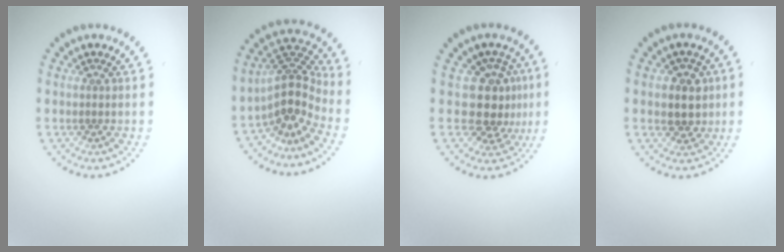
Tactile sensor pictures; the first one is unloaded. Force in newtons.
{"total": 4.1, "press": 2.8, "slide": 3.0}
{"total": 3.8, "press": 3.0, "slide": 2.3}
{"total": 2.9, "press": 2.7, "slide": 0.9}